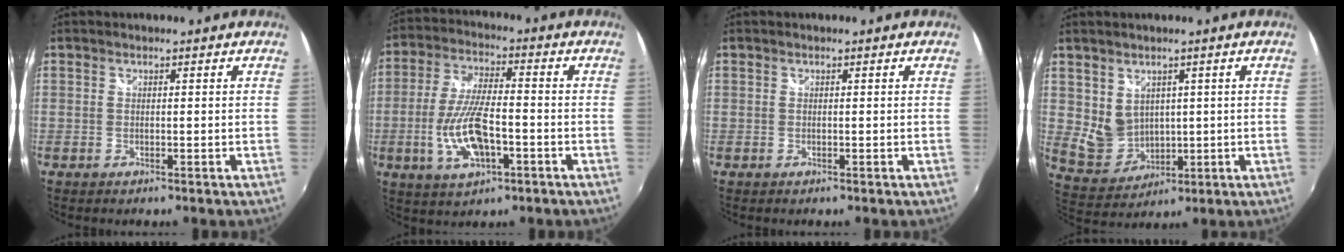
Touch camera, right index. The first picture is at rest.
{"total": 12.0, "force": [-3.6, 4.4, 10.6], "torque": [-0.219, -0.005, -0.064]}
{"total": 0.0}
{"total": 6.5, "force": [2.0, 5.5, 2.8], "torque": [-0.056, -0.003, 0.060]}